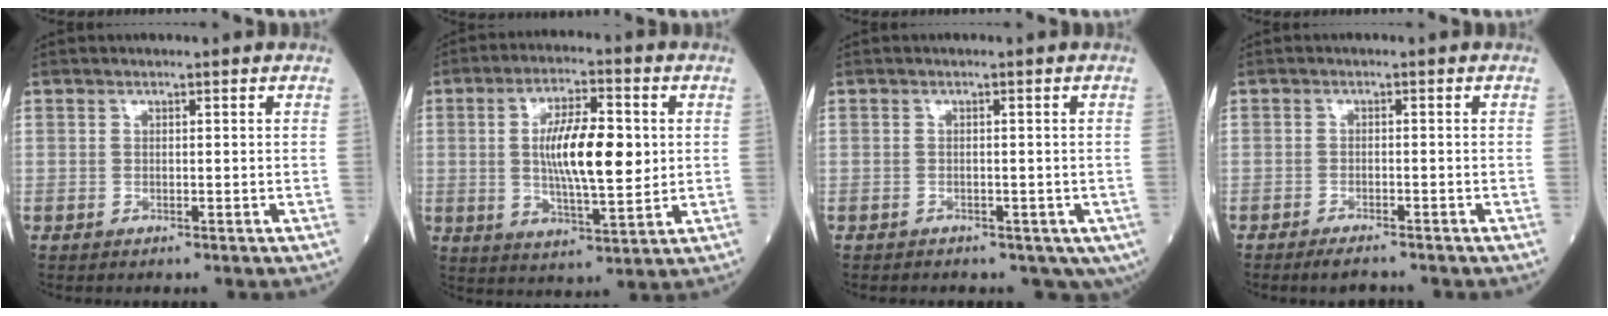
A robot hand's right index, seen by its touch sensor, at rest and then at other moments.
{"total": 11.9, "force": [1.2, 3.1, 11.4], "torque": [-0.204, 0.003, 0.019]}
{"total": 5.9, "force": [-3.3, 4.0, 2.8], "torque": [-0.026, -0.002, -0.044]}
{"total": 2.7, "force": [-2.3, 0.5, 1.2], "torque": [-0.025, -0.005, -0.039]}